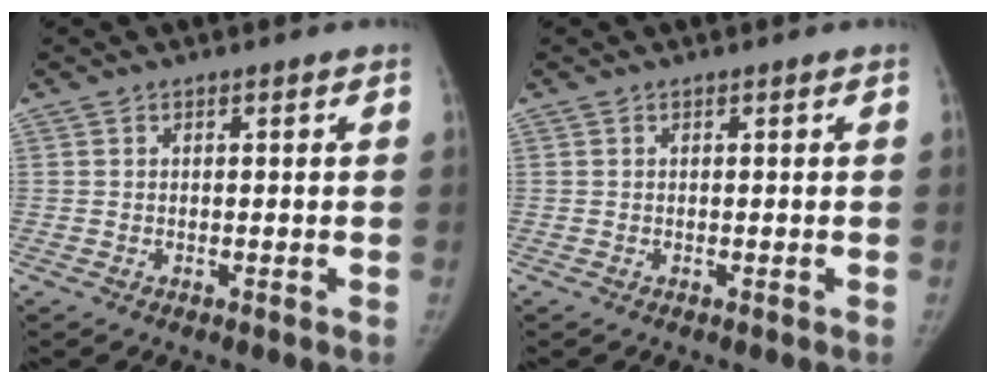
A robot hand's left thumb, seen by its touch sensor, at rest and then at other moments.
{"total": 0.0}